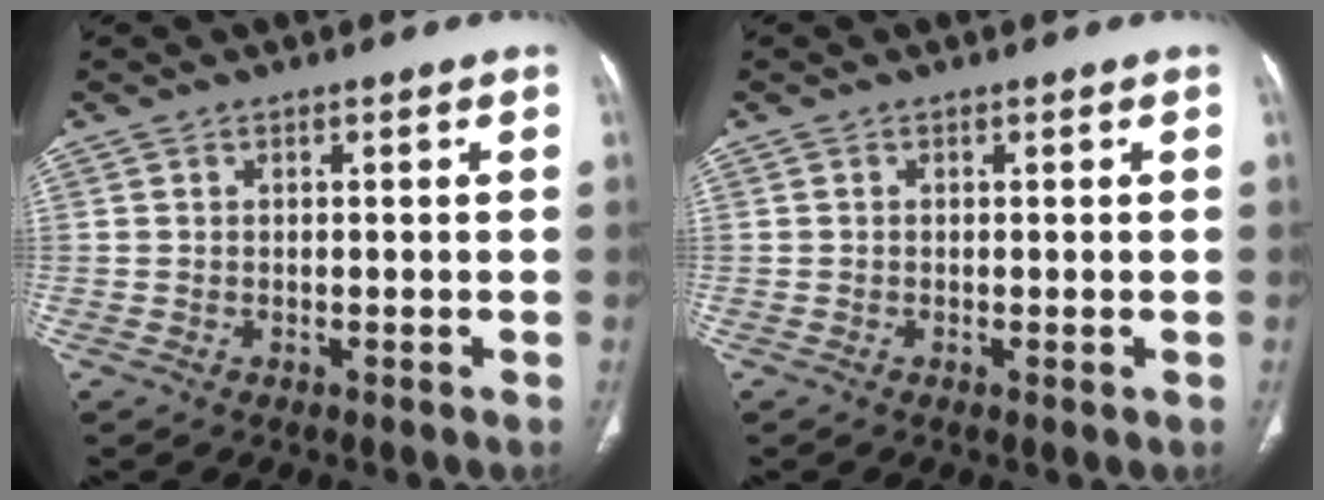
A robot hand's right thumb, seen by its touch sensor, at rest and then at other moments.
{"total": 0.0}